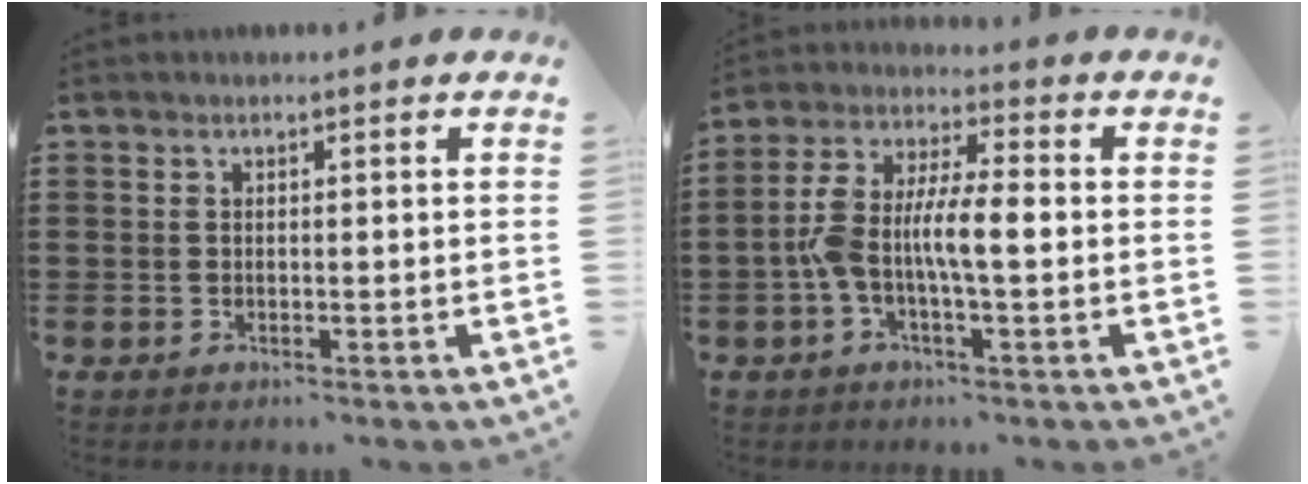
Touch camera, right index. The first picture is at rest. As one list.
[{"total": 8.0, "force": [-1.4, 2.5, 7.5], "torque": [-0.168, -0.004, -0.033]}]